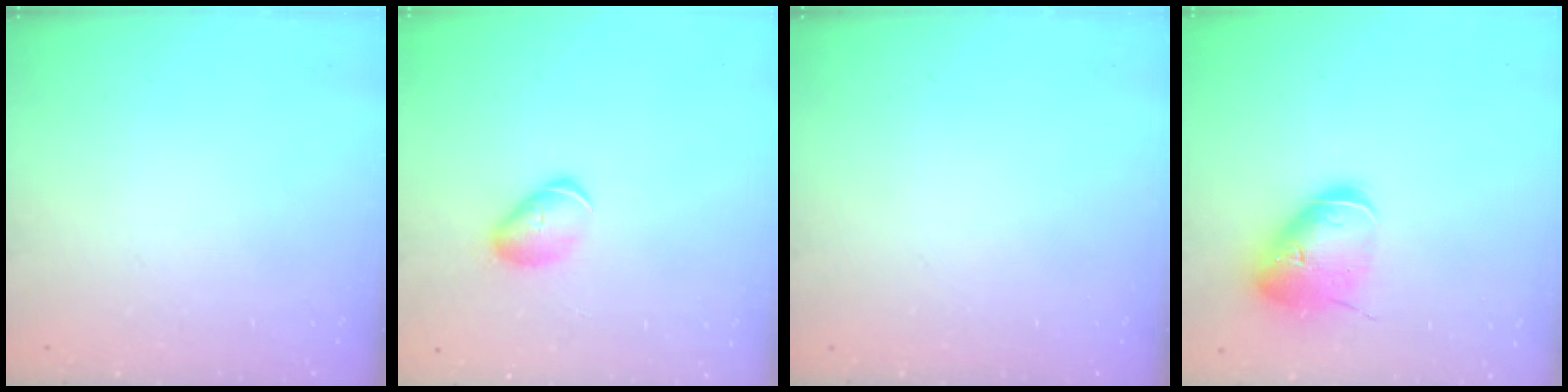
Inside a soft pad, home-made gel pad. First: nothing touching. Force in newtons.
{"total": 6.4, "press": 6.3, "slide": 0.8}
{"total": 0.0}
{"total": 14.1, "press": 14.0, "slide": 2.0}